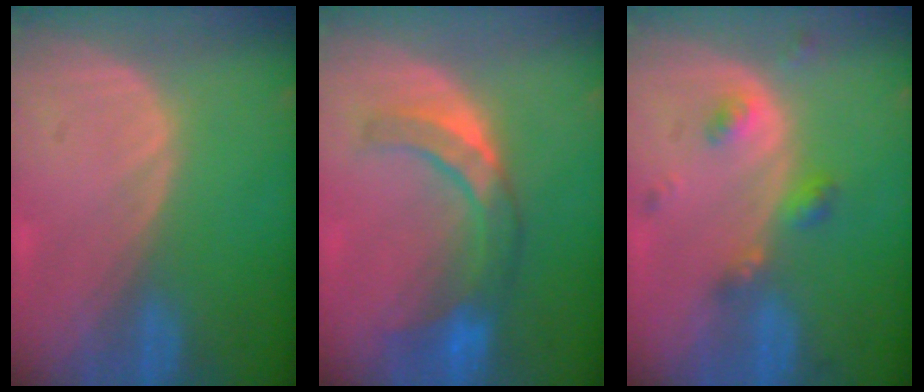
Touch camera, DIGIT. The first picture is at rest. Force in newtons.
{"total": 7.5, "press": 7.3, "slide": 1.8}
{"total": 4.6, "press": 4.1, "slide": 2.0}